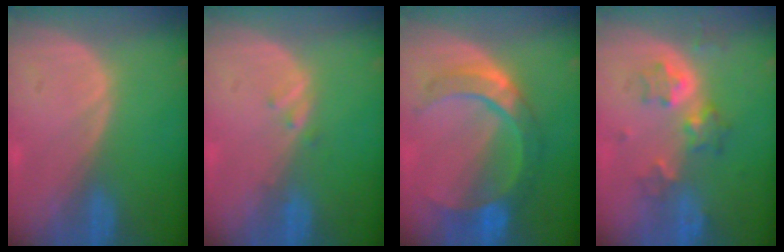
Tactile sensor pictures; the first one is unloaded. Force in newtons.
{"total": 1.1, "press": 1.1, "slide": 0.1}
{"total": 7.9, "press": 7.9, "slide": 0.3}
{"total": 6.6, "press": 5.7, "slide": 3.2}